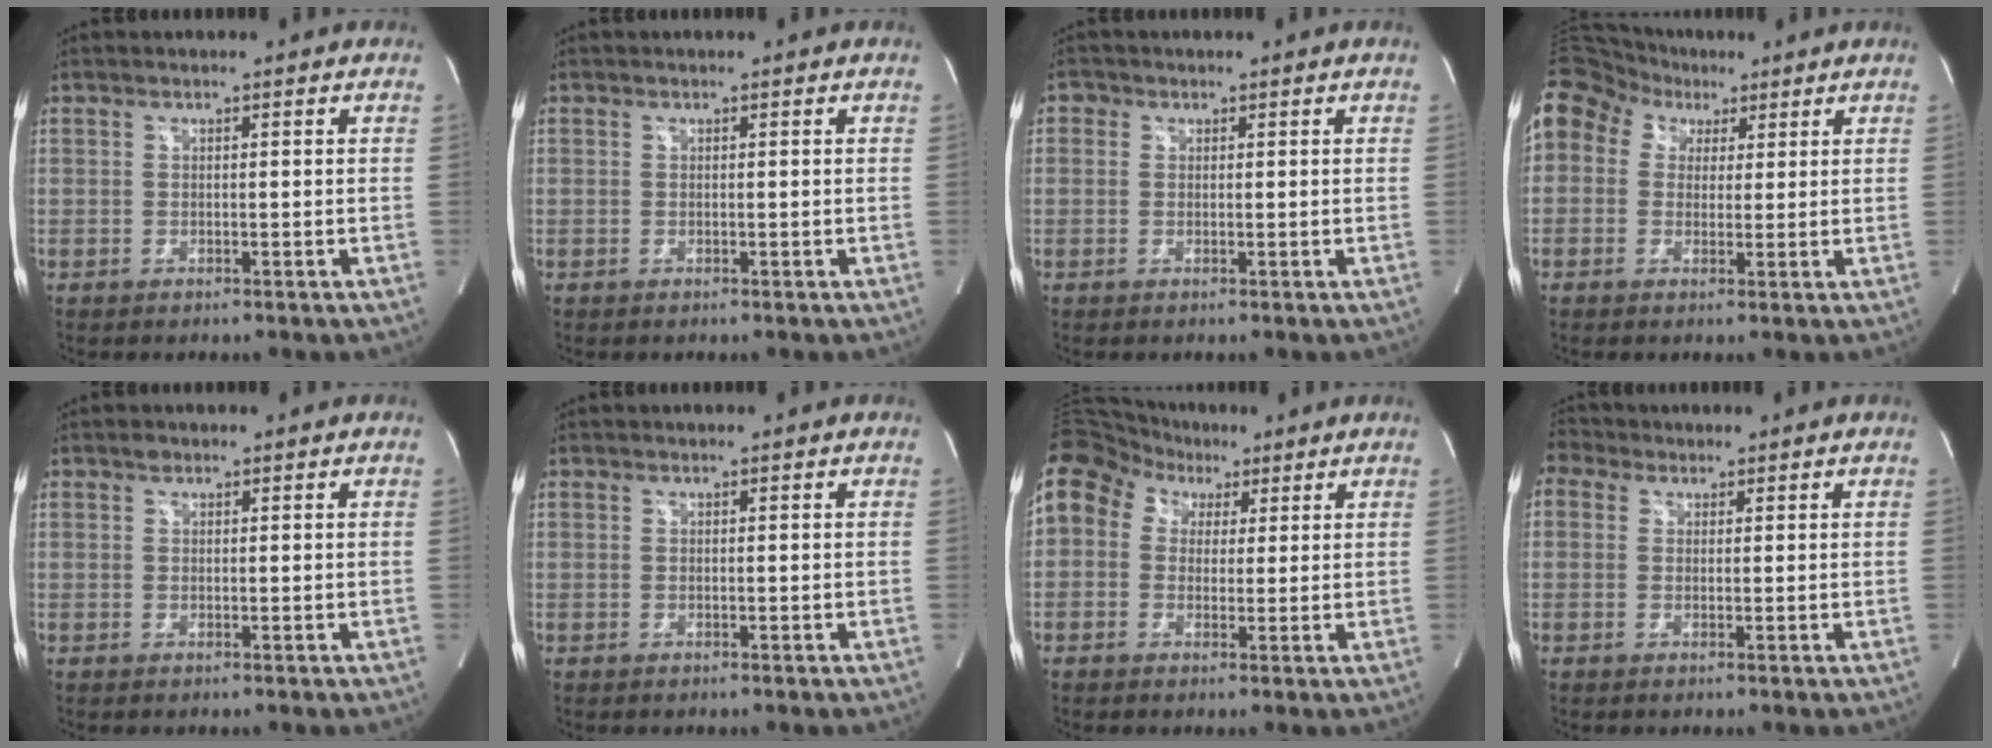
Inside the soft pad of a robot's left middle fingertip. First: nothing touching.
{"total": 0.0}
{"total": 1.2, "force": [0.4, 1.1, 0.2], "torque": [0.005, 0.004, 0.002]}
{"total": 18.8, "force": [8.3, 14.6, 8.4], "torque": [-0.255, 0.113, 0.159]}
{"total": 0.8, "force": [0.6, 0.5, 0.2], "torque": [-0.004, 0.006, 0.008]}
{"total": 0.0}
{"total": 12.3, "force": [5.1, 9.8, 5.6], "torque": [-0.138, 0.074, 0.089]}
{"total": 3.5, "force": [2.0, 2.7, 1.1], "torque": [-0.030, 0.028, 0.041]}